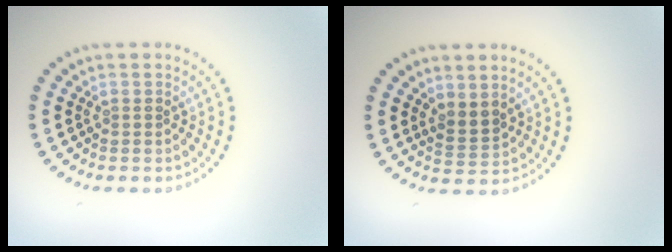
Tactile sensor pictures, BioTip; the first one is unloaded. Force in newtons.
{"total": 1.8, "press": 1.5, "slide": 1.1}